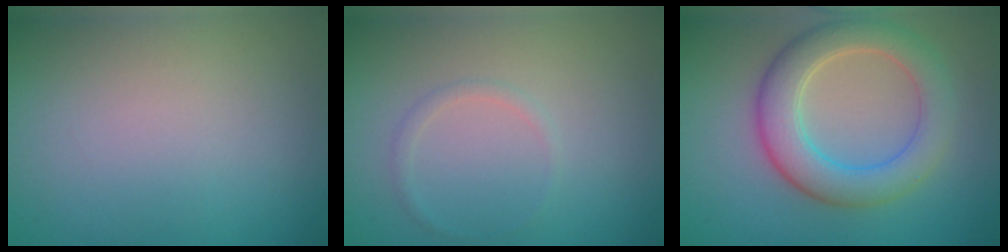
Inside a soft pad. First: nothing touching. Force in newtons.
{"total": 0.8, "press": 0.8, "slide": 0.0}
{"total": 6.0, "press": 6.0, "slide": 0.2}